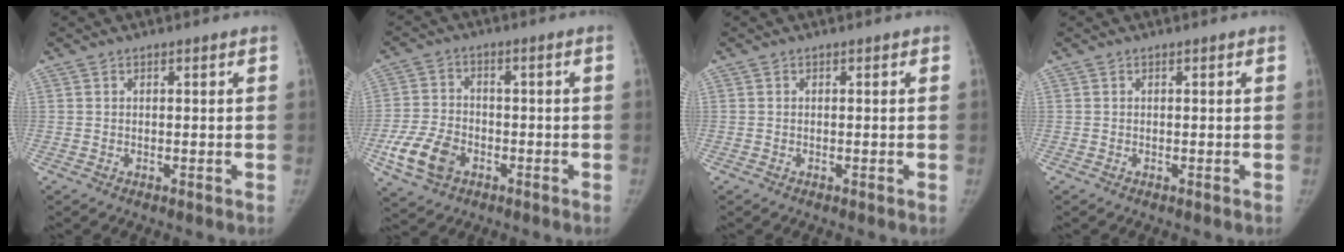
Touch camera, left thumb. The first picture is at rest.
{"total": 9.0, "force": [-3.6, 6.2, 5.4], "torque": [-0.102, 0.012, -0.066]}
{"total": 0.0}
{"total": 0.0}